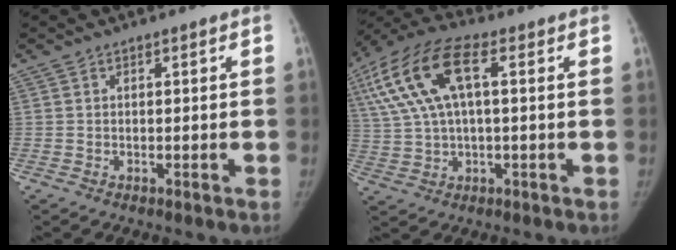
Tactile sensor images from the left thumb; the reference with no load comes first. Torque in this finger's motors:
{"motor_torque": [-0.02, 0.88, 1.44, -1.33, 0.23]}